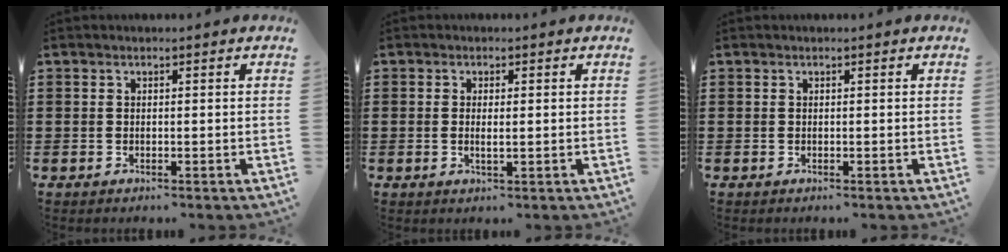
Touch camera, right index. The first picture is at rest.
{"total": 1.5, "force": [0.0, 0.4, 1.4], "torque": [-0.025, 0.000, -0.001]}
{"total": 0.0}